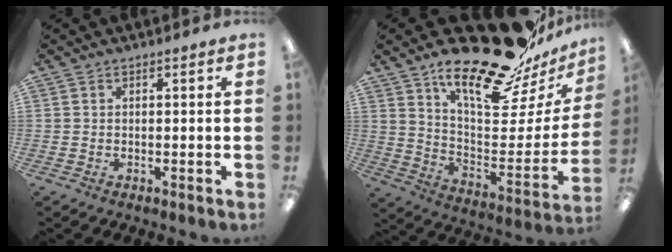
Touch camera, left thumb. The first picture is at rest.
{"total": 23.7, "force": [19.0, 6.7, 12.4], "torque": [-0.173, -0.144, 0.317]}